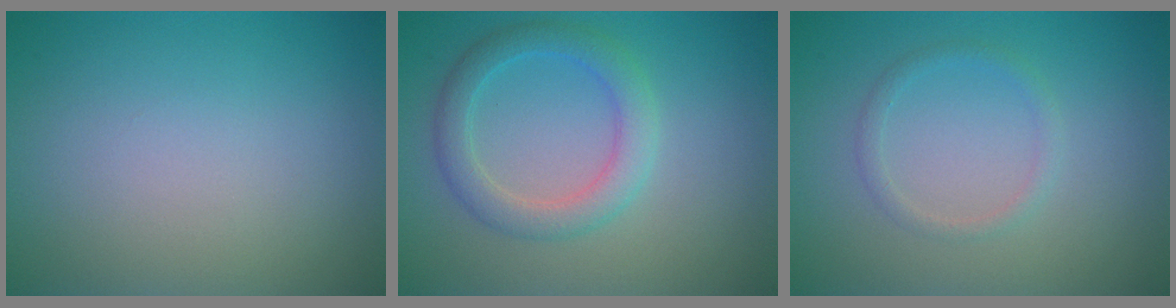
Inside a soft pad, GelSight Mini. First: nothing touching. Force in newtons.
{"total": 2.2, "press": 2.2, "slide": 0.3}
{"total": 1.2, "press": 1.2, "slide": 0.1}